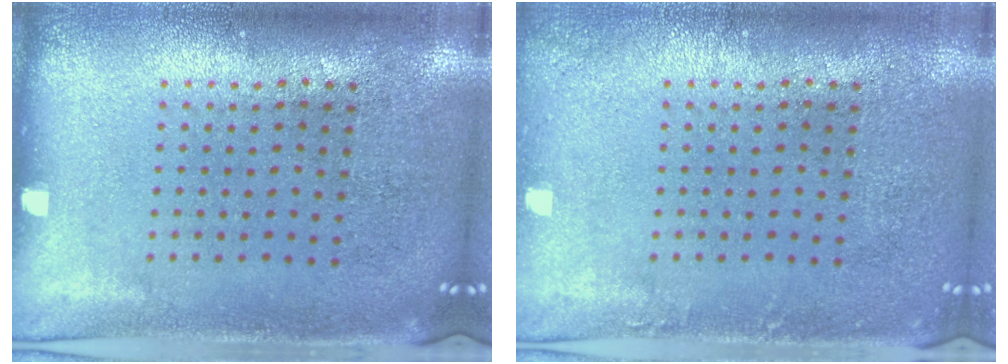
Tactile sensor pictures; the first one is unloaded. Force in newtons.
{"total": 0.7, "press": 0.7, "slide": 0.1}